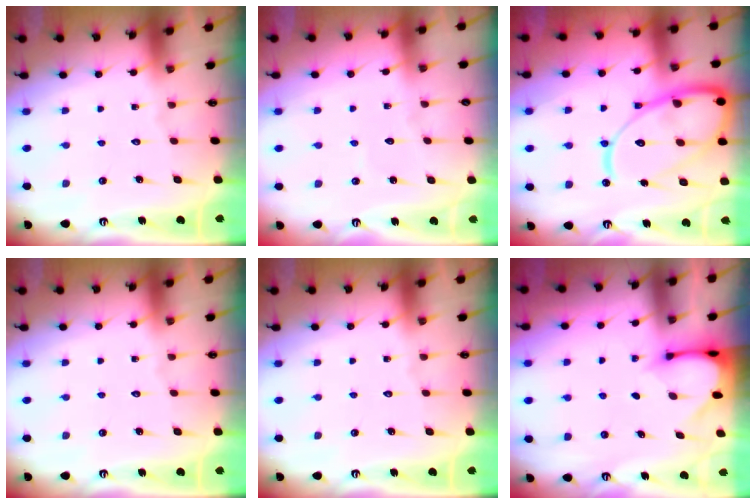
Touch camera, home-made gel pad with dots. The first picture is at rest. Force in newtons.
{"total": 2.4, "press": 2.4, "slide": 0.2}
{"total": 19.7, "press": 19.6, "slide": 1.8}
{"total": 0.0}
{"total": 0.0}
{"total": 2.9, "press": 2.9, "slide": 0.3}